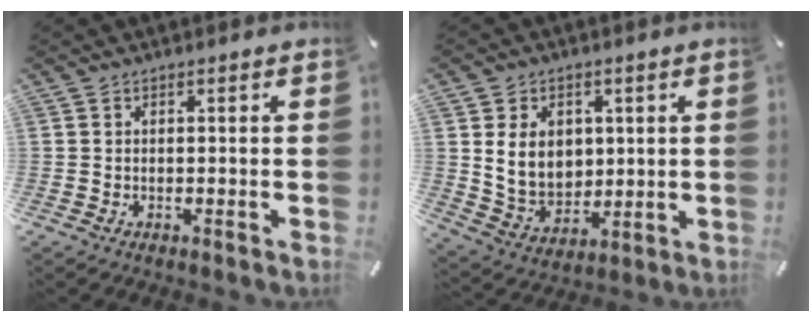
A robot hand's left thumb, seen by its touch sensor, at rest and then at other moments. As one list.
[{"total": 9.9, "force": [2.7, 8.2, 4.7], "torque": [-0.100, -0.010, 0.048]}]